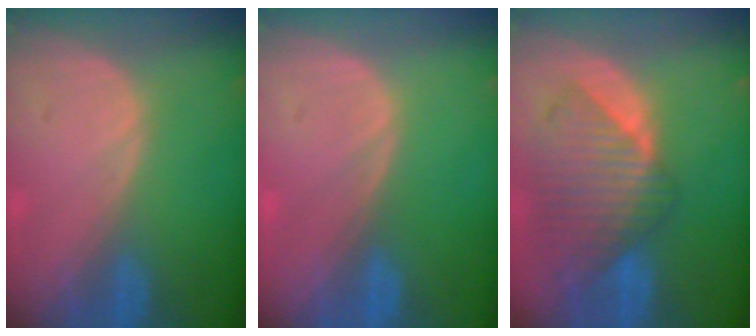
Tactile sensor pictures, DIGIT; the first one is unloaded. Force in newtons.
{"total": 0.0}
{"total": 9.8, "press": 8.6, "slide": 4.8}